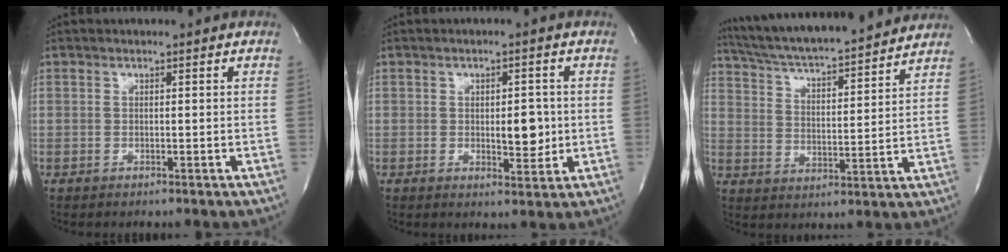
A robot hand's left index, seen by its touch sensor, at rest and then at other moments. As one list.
[{"total": 4.4, "force": [-0.4, 1.9, 4.0], "torque": [-0.053, -0.007, -0.002]}, {"total": 19.5, "force": [17.8, 1.5, 7.9], "torque": [-0.135, 0.012, 0.267]}]